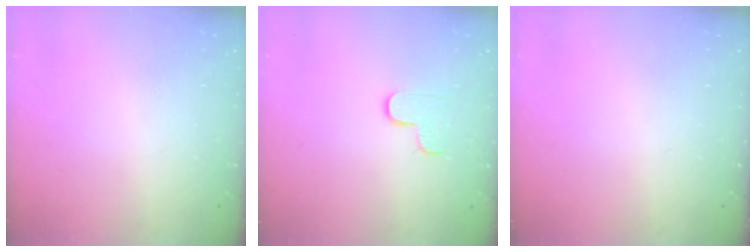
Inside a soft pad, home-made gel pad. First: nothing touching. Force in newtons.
{"total": 4.6, "press": 4.5, "slide": 0.5}
{"total": 0.0}